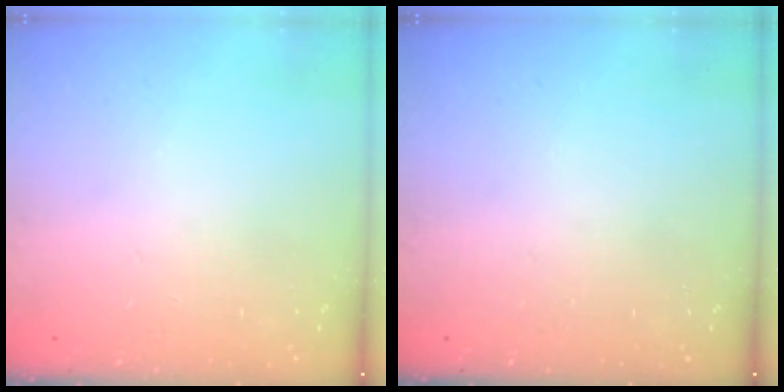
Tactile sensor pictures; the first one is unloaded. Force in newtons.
{"total": 0.0}